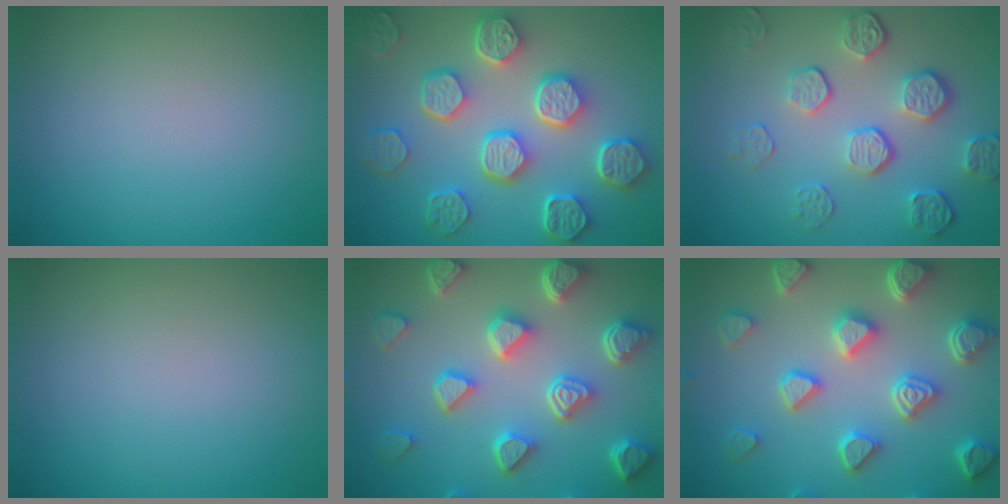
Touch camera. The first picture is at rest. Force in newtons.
{"total": 8.3, "press": 6.5, "slide": 5.2}
{"total": 5.3, "press": 3.7, "slide": 3.7}
{"total": 0.0}
{"total": 7.7, "press": 5.9, "slide": 4.9}
{"total": 6.7, "press": 5.5, "slide": 3.7}